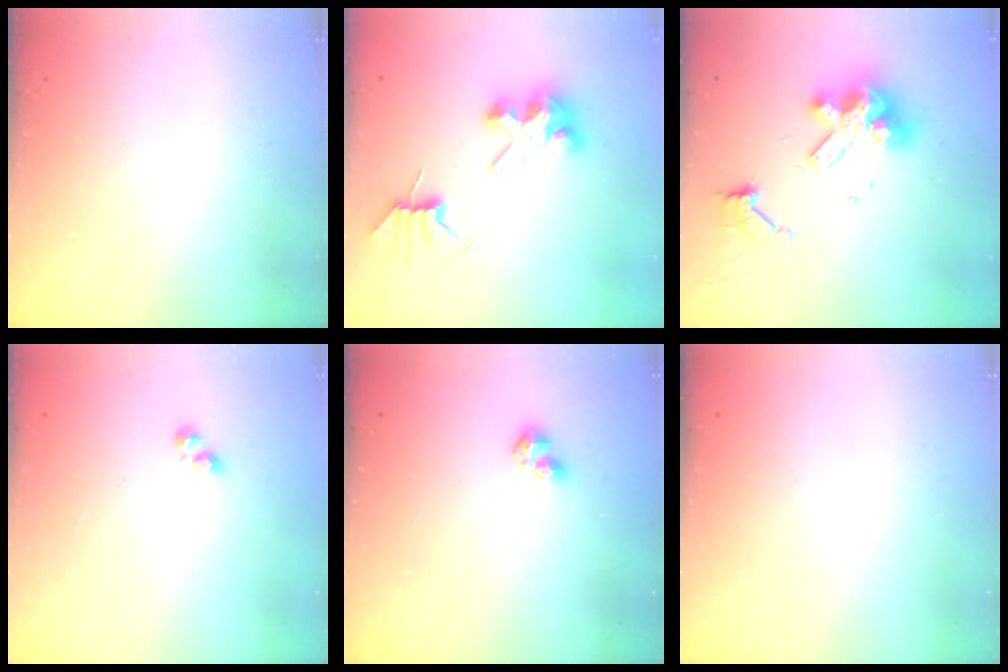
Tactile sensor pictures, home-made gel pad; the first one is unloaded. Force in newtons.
{"total": 7.7, "press": 7.6, "slide": 0.6}
{"total": 13.2, "press": 13.1, "slide": 1.7}
{"total": 1.8, "press": 1.7, "slide": 0.3}
{"total": 4.1, "press": 4.0, "slide": 0.7}
{"total": 0.0}